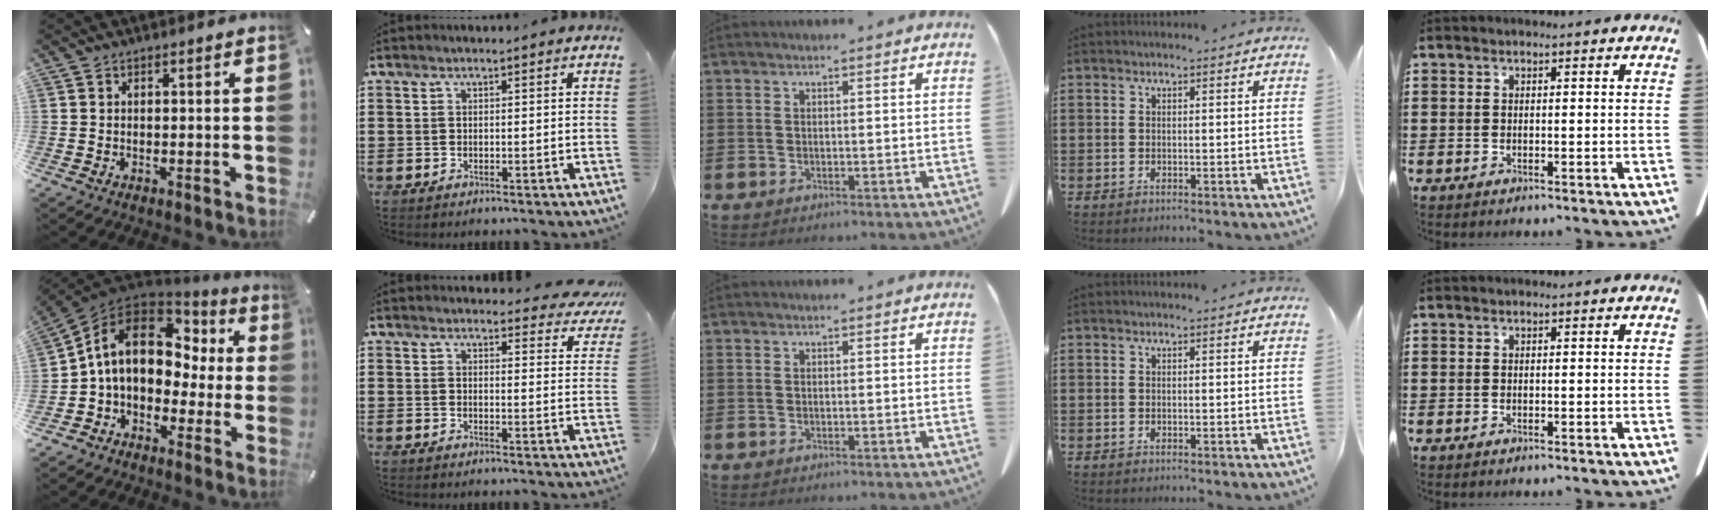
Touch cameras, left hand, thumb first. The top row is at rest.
{"thumb": {"total": 15.4, "force": [2.8, 11.7, 9.6], "torque": [-0.175, -0.001, 0.049]}, "index": {"total": 3.9, "force": [3.6, 0.6, 1.2], "torque": [-0.020, -0.018, 0.064]}}